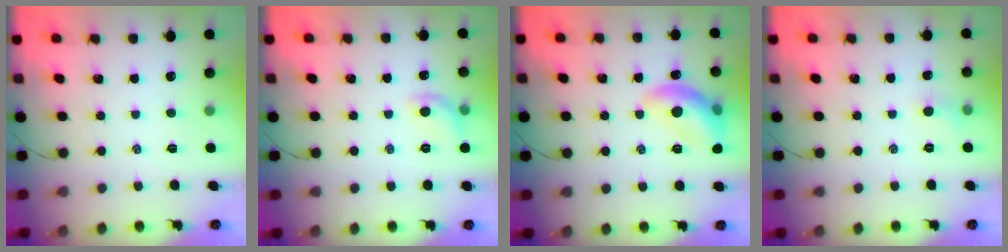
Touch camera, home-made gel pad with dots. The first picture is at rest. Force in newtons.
{"total": 7.0, "press": 6.9, "slide": 1.3}
{"total": 12.5, "press": 12.4, "slide": 1.0}
{"total": 3.6, "press": 3.4, "slide": 1.1}